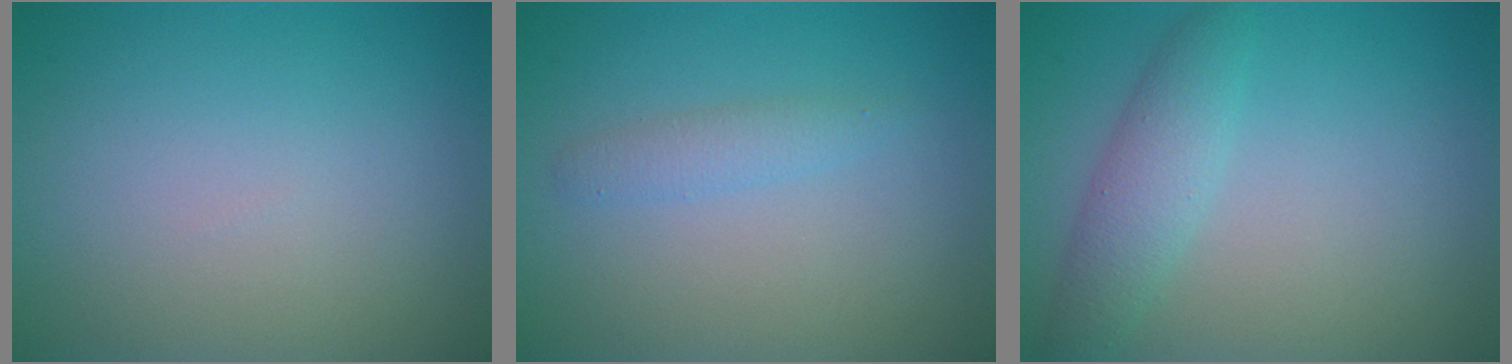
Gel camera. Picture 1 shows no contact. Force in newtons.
{"total": 1.4, "press": 1.4, "slide": 0.0}
{"total": 2.9, "press": 2.9, "slide": 0.2}